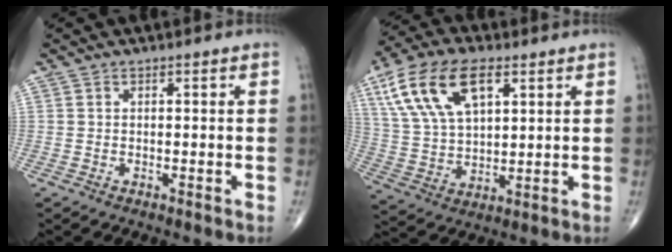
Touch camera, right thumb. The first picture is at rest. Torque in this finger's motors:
{"motor_torque": [-0.79, 1.53, 0.42, 0.15, 0.18]}